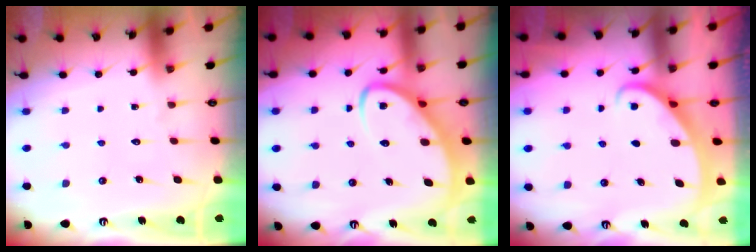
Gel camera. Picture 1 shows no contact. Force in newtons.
{"total": 5.8, "press": 5.7, "slide": 0.7}
{"total": 2.3, "press": 2.3, "slide": 0.2}